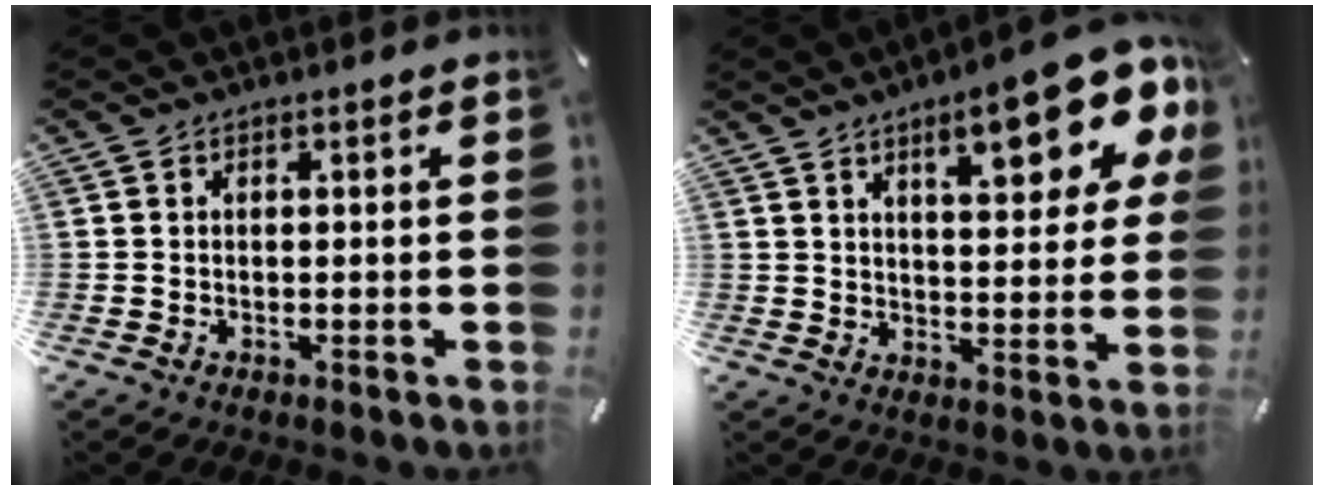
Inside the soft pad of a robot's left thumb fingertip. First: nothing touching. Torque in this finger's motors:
{"motor_torque": [2.51, 2.50, 1.39, -1.38, 0.17]}